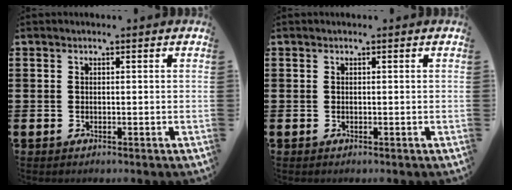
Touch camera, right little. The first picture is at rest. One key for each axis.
{"total": 0.0}